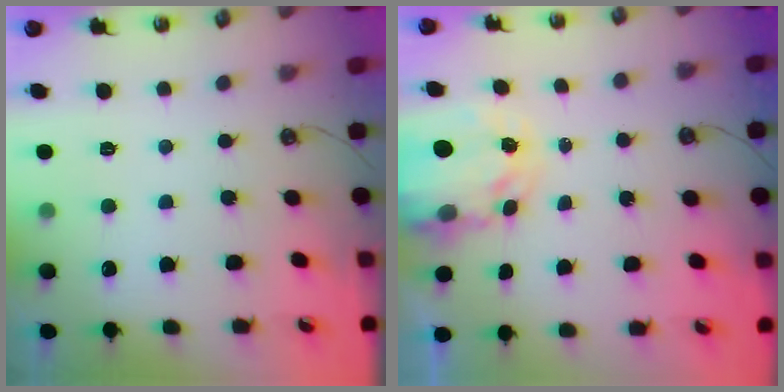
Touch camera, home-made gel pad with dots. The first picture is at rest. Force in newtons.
{"total": 5.9, "press": 5.8, "slide": 0.6}